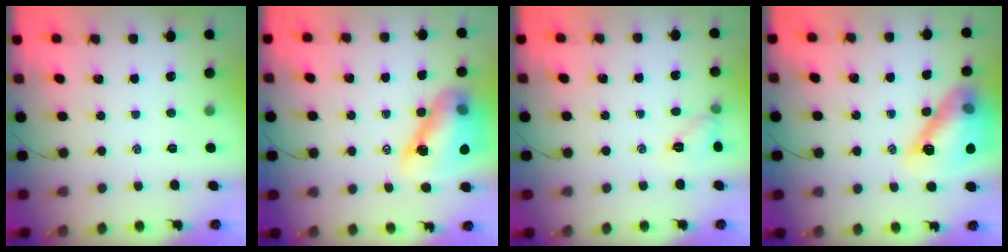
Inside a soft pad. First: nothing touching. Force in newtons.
{"total": 14.2, "press": 13.5, "slide": 4.3}
{"total": 6.8, "press": 6.5, "slide": 1.9}
{"total": 16.7, "press": 16.5, "slide": 2.9}